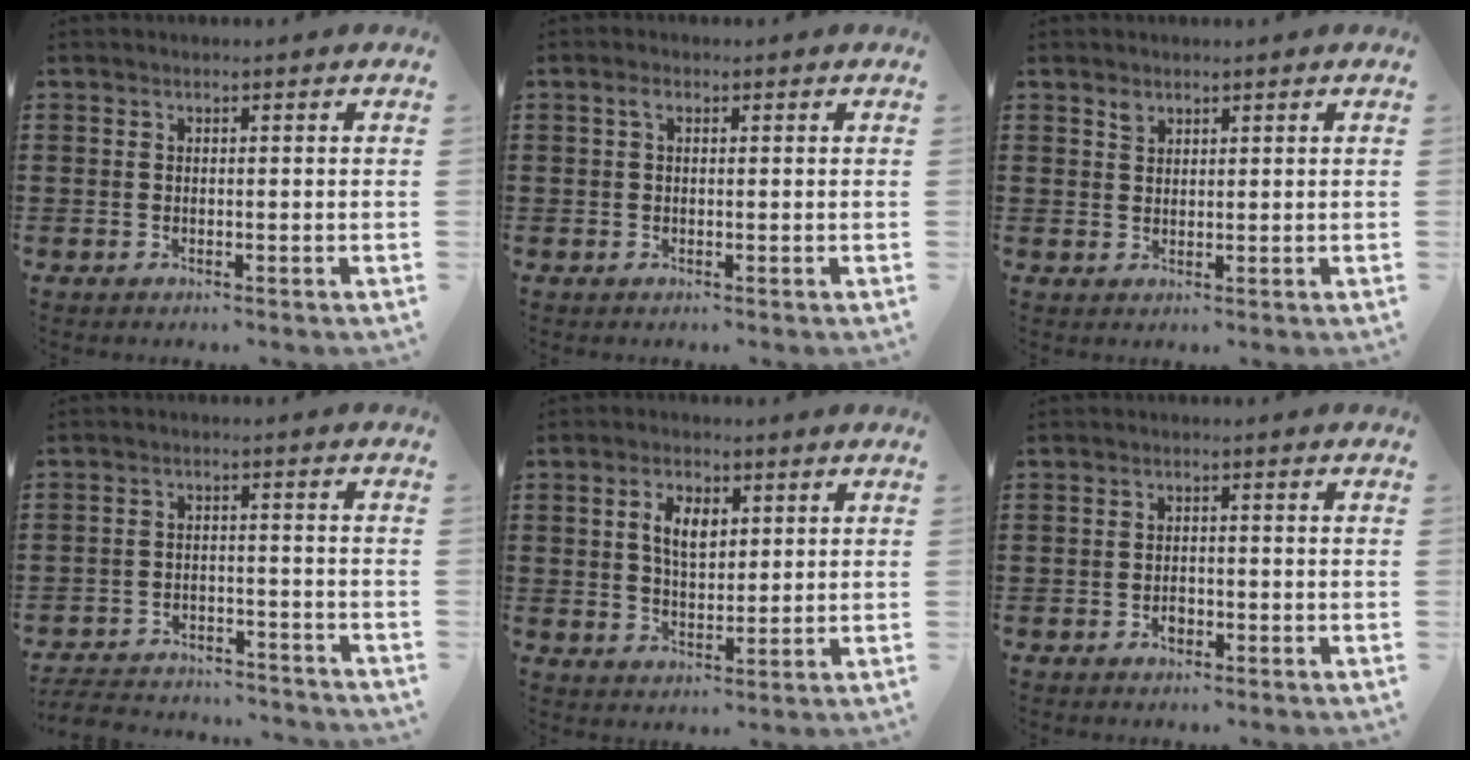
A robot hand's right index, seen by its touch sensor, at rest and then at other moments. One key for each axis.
{"total": 1.4, "fx": 0.3, "fy": 0.8, "fz": 1.1, "tx": -0.025, "ty": 0.007, "tz": 0.005}
{"total": 1.5, "fx": 1.2, "fy": 0.9, "fz": 0.3, "tx": -0.007, "ty": 0.002, "tz": 0.024}
{"total": 4.1, "fx": -4.0, "fy": 0.3, "fz": 0.5, "tx": -0.019, "ty": -0.003, "tz": -0.085}
{"total": 4.9, "fx": 1.5, "fy": 2.7, "fz": 3.8, "tx": -0.074, "ty": 0.008, "tz": 0.024}
{"total": 1.7, "fx": -0.9, "fy": 1.1, "fz": 1.0, "tx": -0.020, "ty": 0.001, "tz": -0.017}